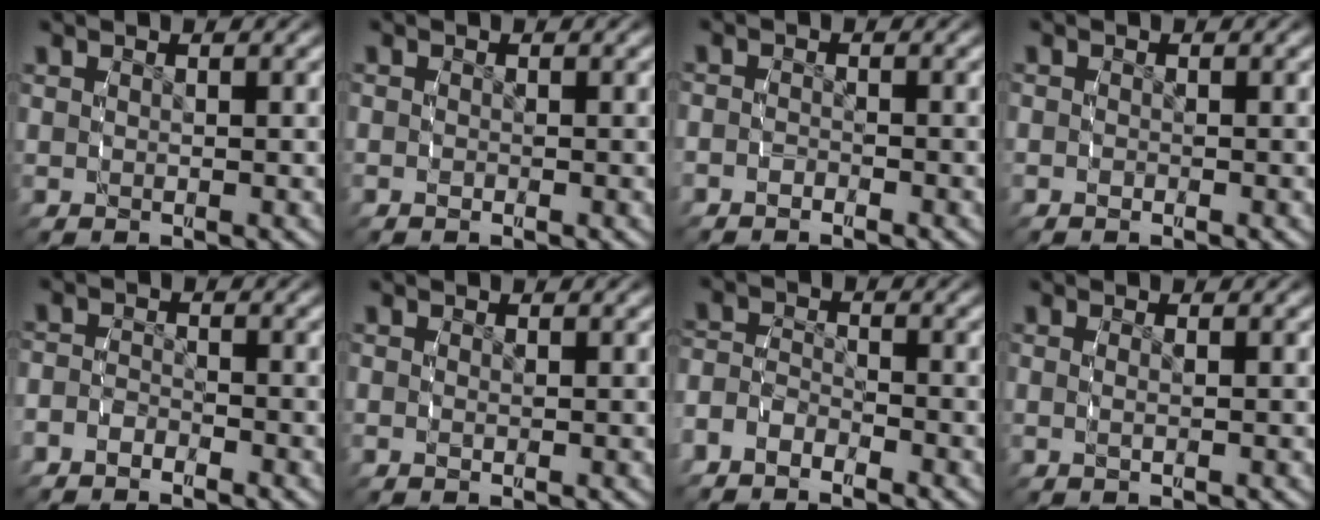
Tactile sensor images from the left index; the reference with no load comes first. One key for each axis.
{"total": 0.7, "fx": -0.4, "fy": 0.4, "fz": 0.3, "tx": -0.007, "ty": -0.006, "tz": -0.007}
{"total": 1.8, "fx": -1.4, "fy": 1.1, "fz": 0.3, "tx": -0.017, "ty": -0.007, "tz": -0.026}
{"total": 1.0, "fx": -0.5, "fy": 0.8, "fz": 0.3, "tx": -0.010, "ty": -0.006, "tz": -0.009}
{"total": 2.7, "fx": -2.2, "fy": 1.4, "fz": 0.6, "tx": -0.021, "ty": -0.014, "tz": -0.036}
{"total": 0.7, "fx": -0.2, "fy": 0.2, "fz": 0.6, "tx": -0.011, "ty": -0.003, "tz": -0.001}
{"total": 3.8, "fx": -2.6, "fy": 2.4, "fz": 1.2, "tx": -0.037, "ty": -0.015, "tz": -0.045}
{"total": 1.2, "fx": -0.1, "fy": -0.1, "fz": 1.1, "tx": -0.020, "ty": -0.005, "tz": 0.000}